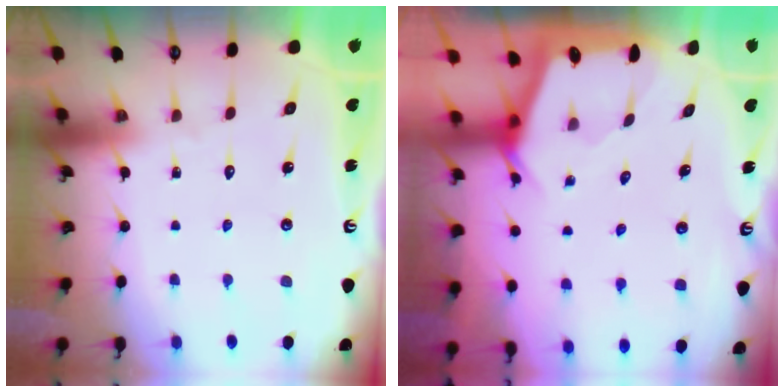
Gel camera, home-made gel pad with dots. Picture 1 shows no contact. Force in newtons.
{"total": 2.3, "press": 2.3, "slide": 0.3}